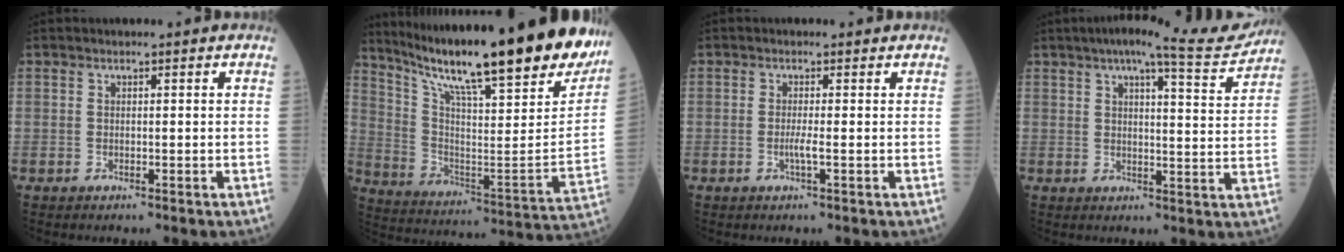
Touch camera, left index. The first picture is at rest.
{"total": 30.3, "force": [24.7, 2.5, 17.5], "torque": [-0.297, -0.077, 0.351]}
{"total": 1.3, "force": [-0.4, -0.2, 1.2], "torque": [-0.029, -0.003, -0.009]}
{"total": 9.9, "force": [8.8, 0.0, 4.5], "torque": [-0.061, -0.005, 0.104]}